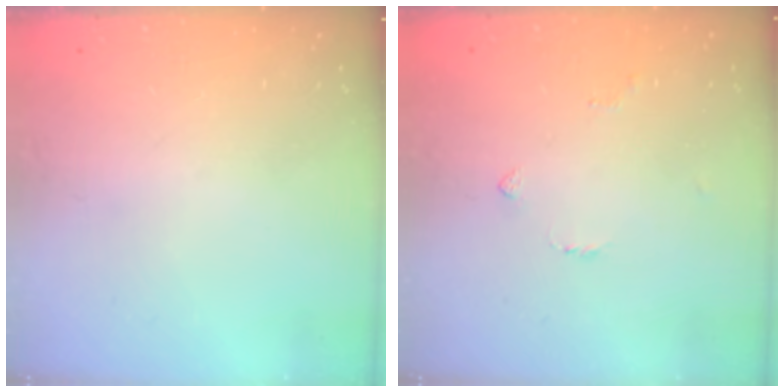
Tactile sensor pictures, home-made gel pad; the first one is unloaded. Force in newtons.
{"total": 2.3, "press": 2.2, "slide": 0.6}